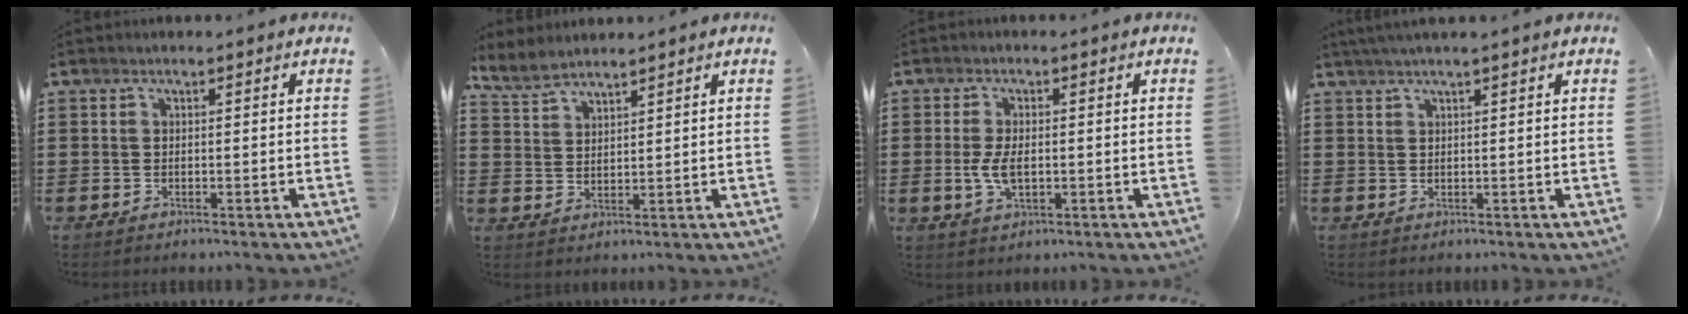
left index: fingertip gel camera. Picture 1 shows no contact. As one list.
[{"total": 3.6, "force": [3.3, 1.0, 0.9], "torque": [-0.029, -0.003, 0.063]}, {"total": 4.2, "force": [-0.5, 2.1, 3.7], "torque": [-0.090, -0.004, -0.015]}, {"total": 1.5, "force": [1.0, -0.2, 1.1], "torque": [-0.019, 0.000, 0.019]}]